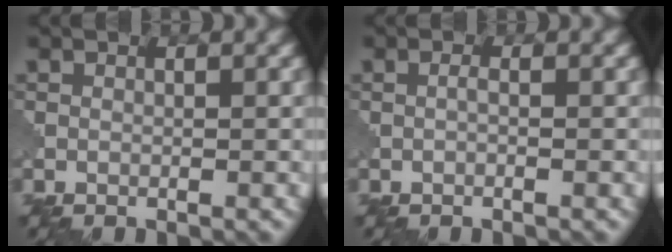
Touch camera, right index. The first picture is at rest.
{"total": 0.6, "force": [-0.3, 0.1, 0.5], "torque": [-0.012, -0.001, -0.004]}